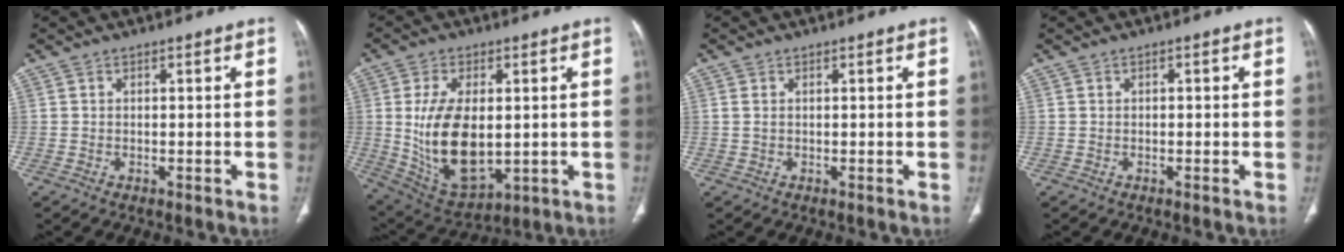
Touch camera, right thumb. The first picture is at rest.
{"total": 16.5, "force": [0.2, 9.1, 13.8], "torque": [-0.246, -0.013, 0.027]}
{"total": 1.0, "force": [0.3, 0.6, 0.8], "torque": [-0.026, 0.007, 0.011]}
{"total": 0.6, "force": [0.0, 0.3, 0.5], "torque": [-0.011, 0.003, 0.003]}